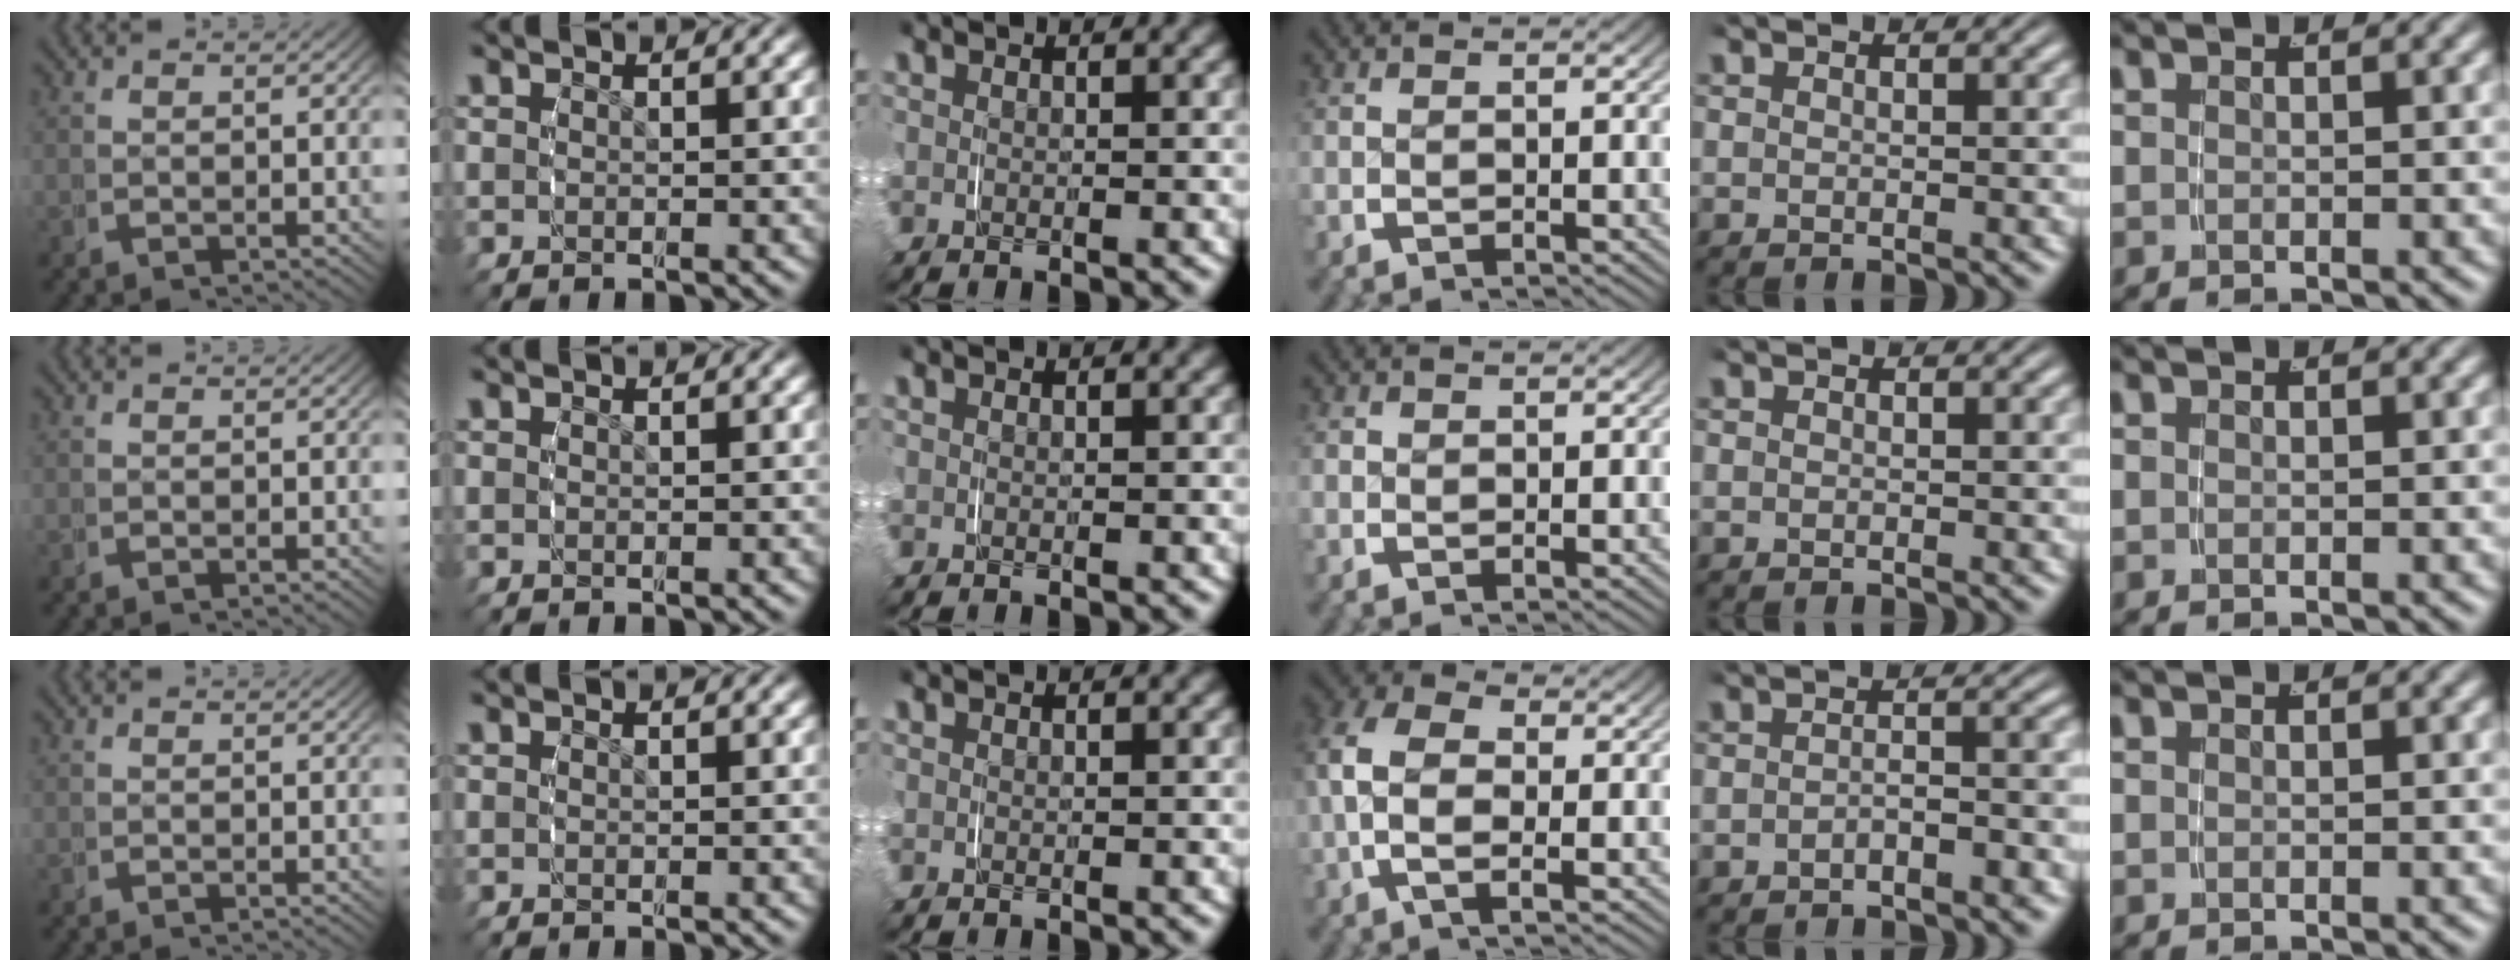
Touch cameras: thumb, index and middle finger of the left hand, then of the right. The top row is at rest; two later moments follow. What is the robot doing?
{"motion": "grasp_and_lifting", "object": "napkin"}